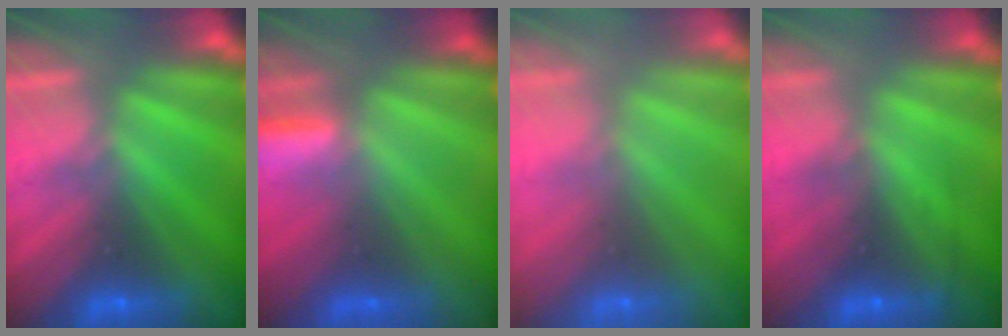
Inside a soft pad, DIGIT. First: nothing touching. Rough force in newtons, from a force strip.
{"total": 2.8}
{"total": 8.5}
{"total": 2.4}